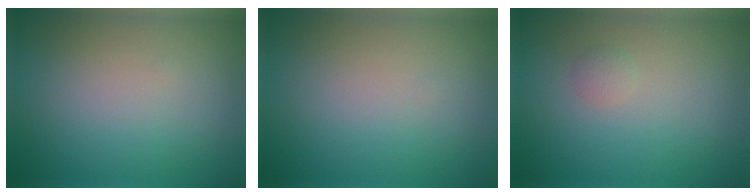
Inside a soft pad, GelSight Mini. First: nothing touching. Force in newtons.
{"total": 0.0}
{"total": 0.7, "press": 0.7, "slide": 0.0}